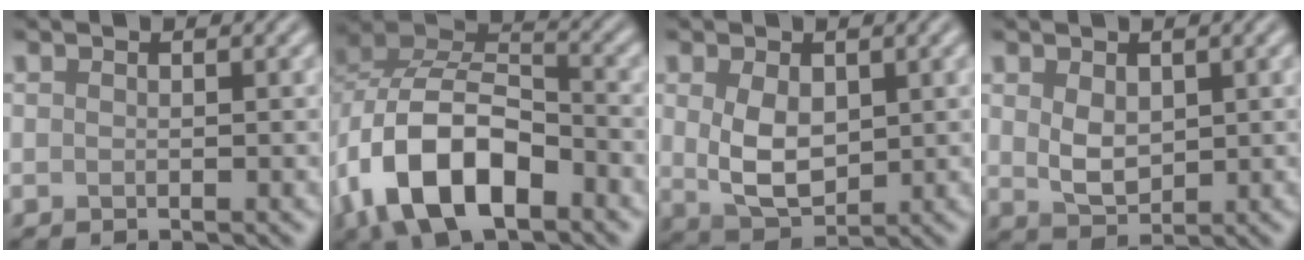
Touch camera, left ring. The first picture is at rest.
{"total": 11.0, "force": [-4.7, 6.2, 7.9], "torque": [-0.151, 0.003, -0.089]}
{"total": 4.7, "force": [0.6, 3.0, 3.6], "torque": [-0.081, -0.004, 0.021]}
{"total": 3.0, "force": [0.6, 2.0, 2.2], "torque": [-0.047, -0.004, 0.018]}